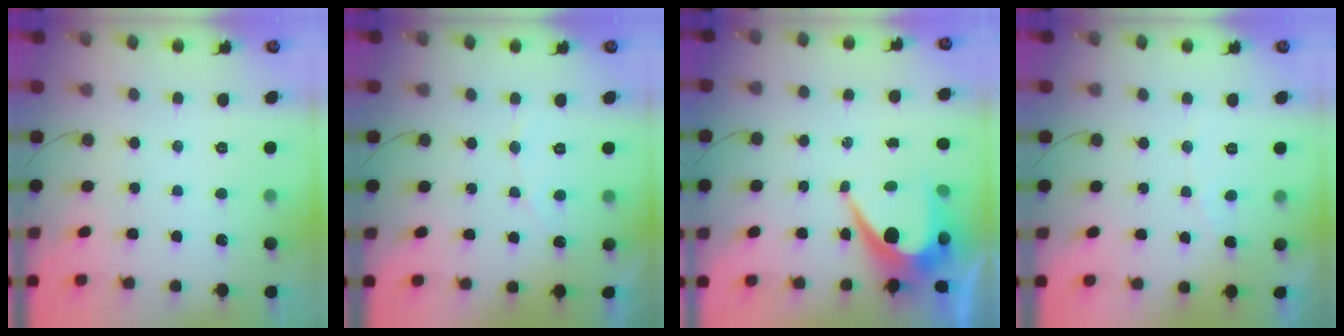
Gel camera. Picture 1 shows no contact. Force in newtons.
{"total": 3.9, "press": 3.9, "slide": 0.2}
{"total": 9.3, "press": 9.3, "slide": 0.8}
{"total": 2.8, "press": 2.8, "slide": 0.1}